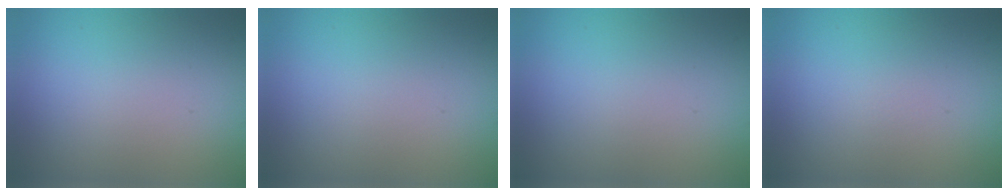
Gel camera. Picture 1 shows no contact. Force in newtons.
{"total": 0.0}
{"total": 0.0}
{"total": 0.0}